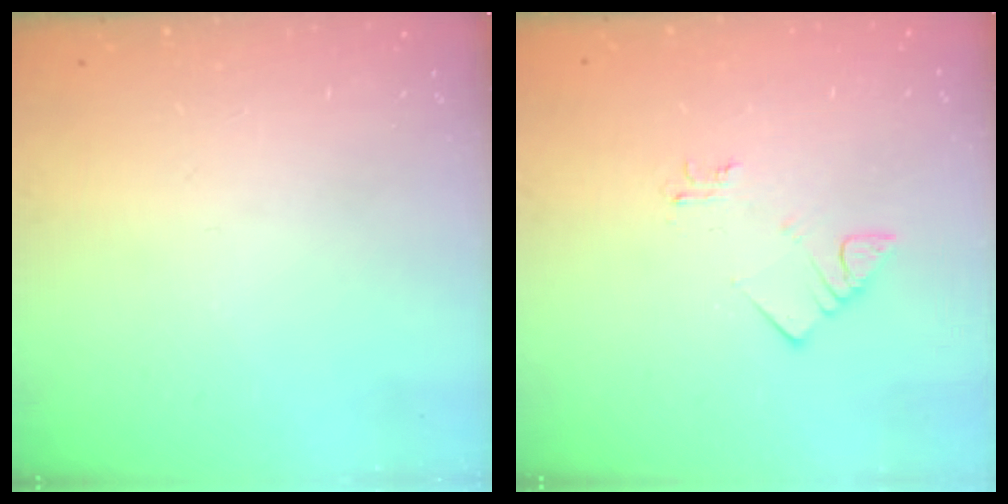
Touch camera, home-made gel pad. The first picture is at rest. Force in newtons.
{"total": 3.3, "press": 3.2, "slide": 0.4}